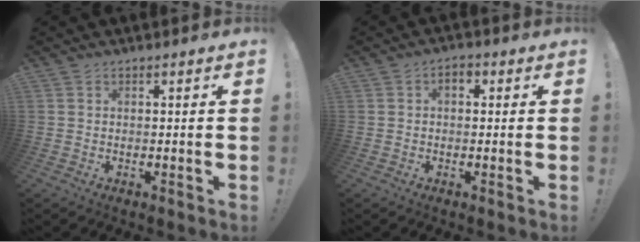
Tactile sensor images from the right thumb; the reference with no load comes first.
{"total": 2.5, "force": [-0.2, 1.7, 1.9], "torque": [-0.029, 0.008, -0.005]}